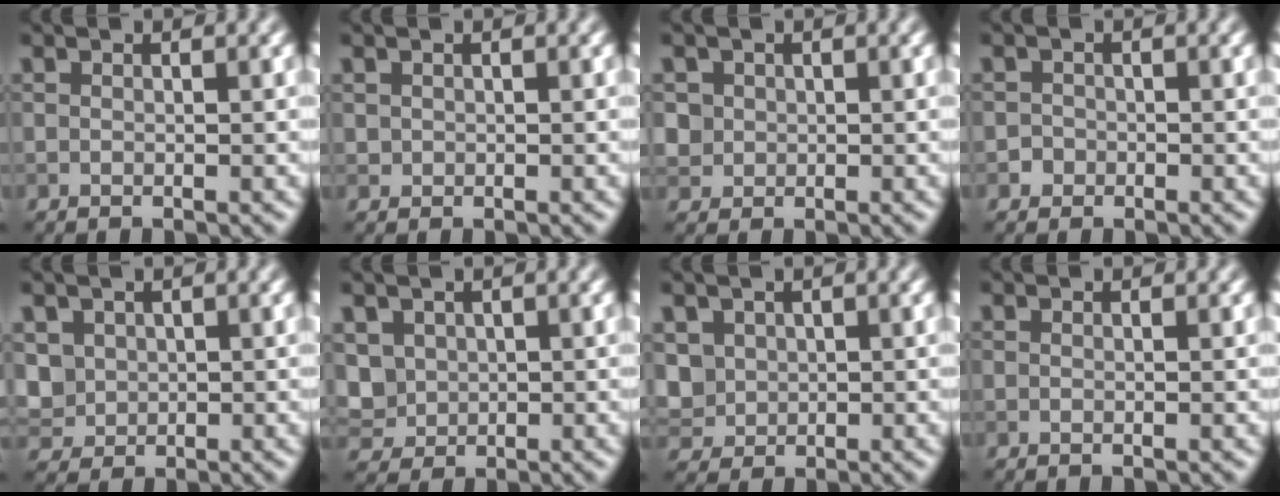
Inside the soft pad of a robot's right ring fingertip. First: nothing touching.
{"total": 0.6, "force": [0.2, 0.6, 0.1], "torque": [-0.002, -0.005, 0.010]}
{"total": 1.5, "force": [0.2, 1.5, 0.2], "torque": [-0.004, -0.008, 0.020]}
{"total": 1.1, "force": [-0.5, 0.9, -0.1], "torque": [0.014, -0.004, -0.009]}
{"total": 3.2, "force": [0.6, 2.8, 1.3], "torque": [-0.041, -0.003, 0.014]}
{"total": 3.6, "force": [0.5, 3.1, 1.7], "torque": [-0.053, -0.002, 0.014]}
{"total": 3.2, "force": [0.6, 2.9, 1.4], "torque": [-0.044, -0.002, 0.014]}
{"total": 0.0}